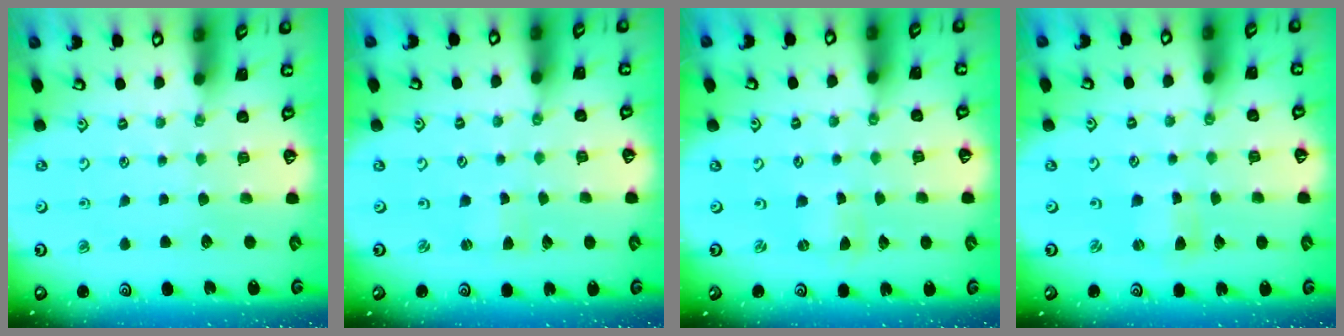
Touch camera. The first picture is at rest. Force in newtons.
{"total": 1.3, "press": 1.3, "slide": 0.2}
{"total": 0.0}
{"total": 0.7, "press": 0.7, "slide": 0.1}